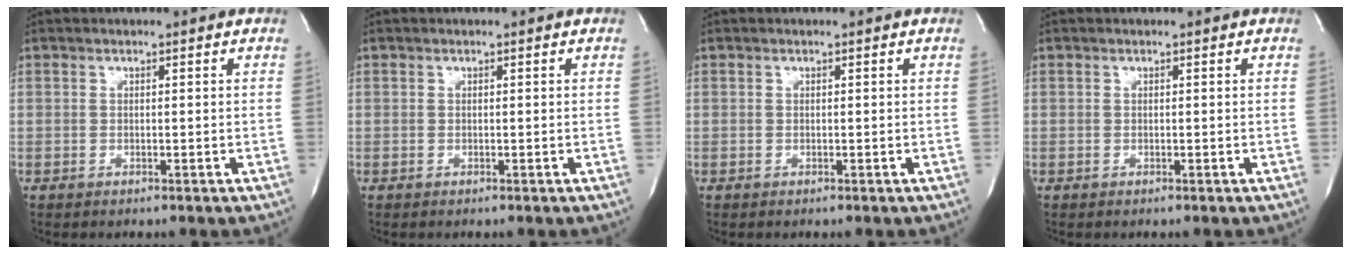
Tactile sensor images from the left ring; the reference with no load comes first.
{"total": 0.0}
{"total": 0.0}
{"total": 0.0}